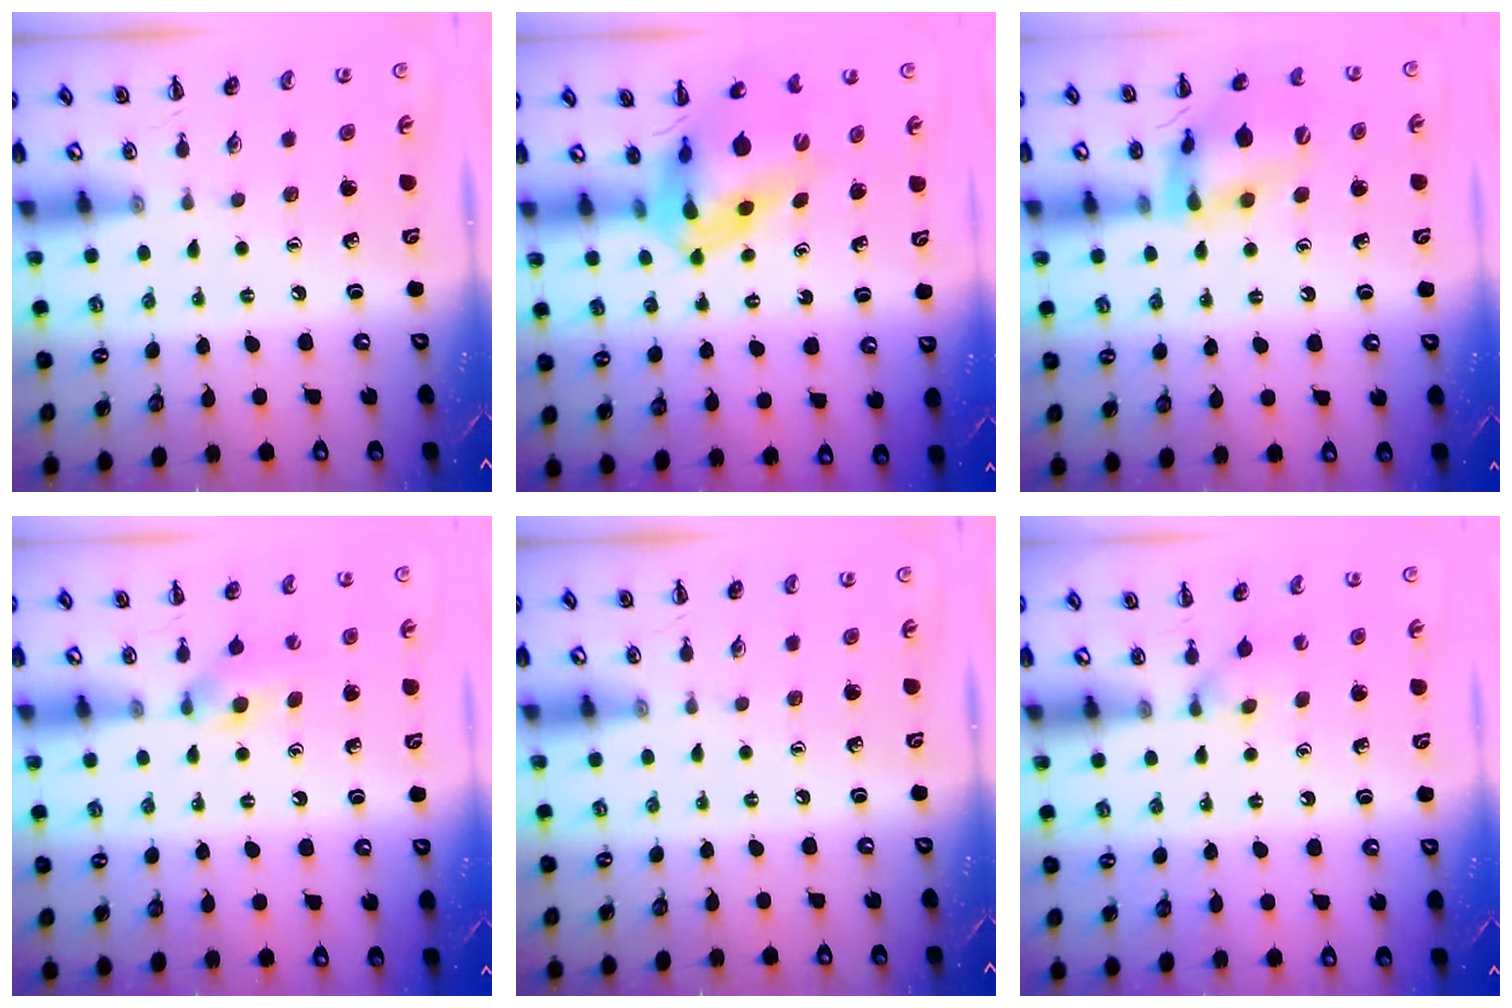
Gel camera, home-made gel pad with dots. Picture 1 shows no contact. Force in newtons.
{"total": 9.9, "press": 9.5, "slide": 2.8}
{"total": 16.3, "press": 16.1, "slide": 2.8}
{"total": 6.1, "press": 5.8, "slide": 1.9}
{"total": 0.0}
{"total": 2.8, "press": 2.5, "slide": 1.2}